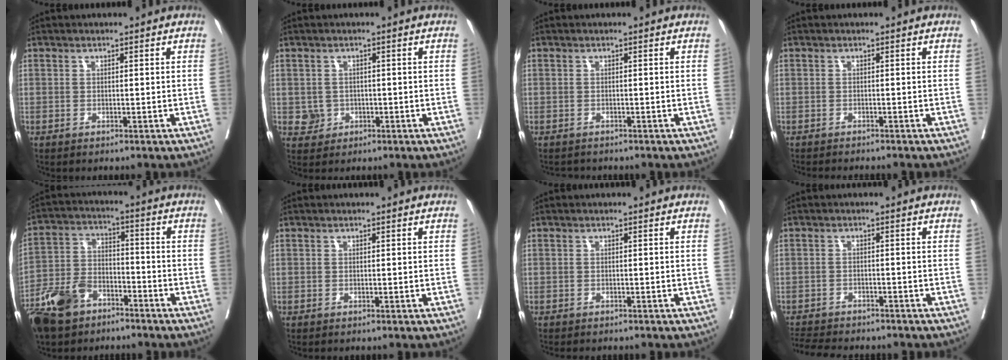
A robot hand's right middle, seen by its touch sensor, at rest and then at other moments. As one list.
[{"total": 2.5, "force": [-0.5, 2.3, 0.5], "torque": [-0.002, 0.005, -0.002]}, {"total": 1.4, "force": [-1.4, 0.5, -0.1], "torque": [-0.006, -0.006, -0.023]}, {"total": 4.9, "force": [-4.5, 0.5, 1.8], "torque": [-0.019, -0.008, -0.063]}, {"total": 11.1, "force": [-7.5, 5.9, 5.6], "torque": [-0.129, -0.009, -0.143]}, {"total": 0.0}, {"total": 2.9, "force": [-2.6, 0.8, 1.1], "torque": [-0.019, -0.007, -0.031]}, {"total": 9.3, "force": [-8.5, 2.0, 3.2], "torque": [-0.060, -0.009, -0.124]}]